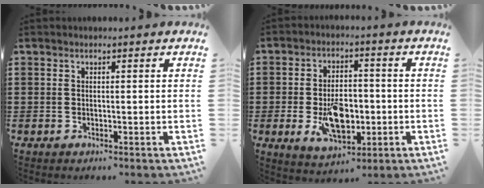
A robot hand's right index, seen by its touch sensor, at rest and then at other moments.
{"total": 8.4, "force": [-1.9, 4.9, 6.6], "torque": [-0.115, 0.002, -0.035]}